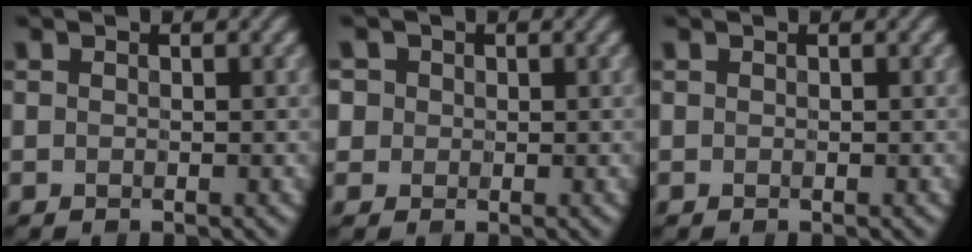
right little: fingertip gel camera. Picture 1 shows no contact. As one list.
[{"total": 1.3, "force": [0.1, 1.3, 0.1], "torque": [-0.009, -0.007, 0.012]}, {"total": 0.0}]